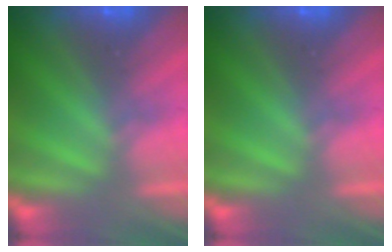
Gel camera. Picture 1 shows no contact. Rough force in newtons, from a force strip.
{"total": 0.0}